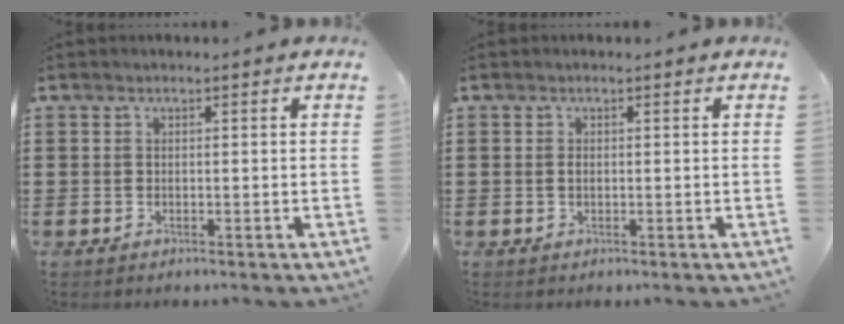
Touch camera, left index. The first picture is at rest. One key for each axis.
{"total": 0.6, "fx": 0.0, "fy": 0.3, "fz": 0.5, "tx": -0.012, "ty": -0.002, "tz": -0.001}